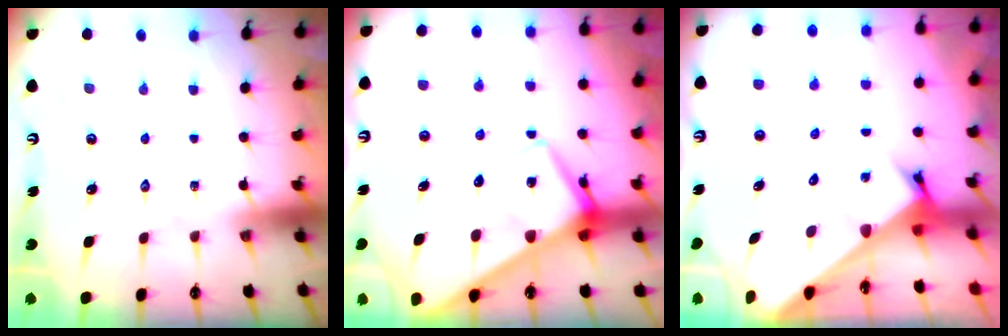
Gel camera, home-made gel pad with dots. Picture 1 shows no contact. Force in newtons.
{"total": 11.8, "press": 11.7, "slide": 1.1}
{"total": 2.7, "press": 2.7, "slide": 0.3}